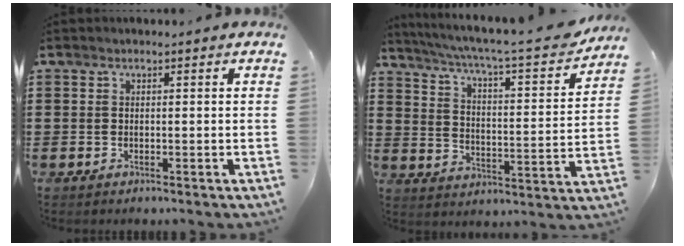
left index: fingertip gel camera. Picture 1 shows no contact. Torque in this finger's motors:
{"motor_torque": [1.09, -1.04, 0.11, 0.00]}